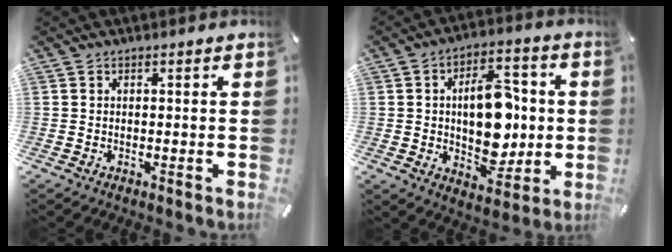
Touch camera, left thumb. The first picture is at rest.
{"total": 15.2, "force": [0.3, 9.6, 11.7], "torque": [-0.171, 0.001, 0.007]}